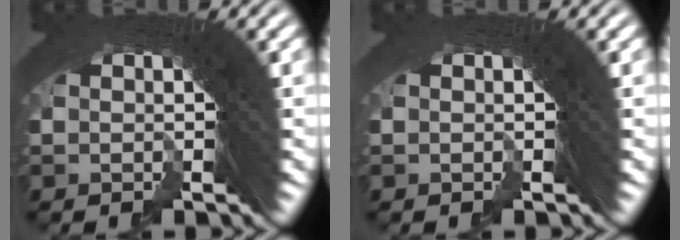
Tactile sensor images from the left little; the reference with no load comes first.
{"total": 0.0}